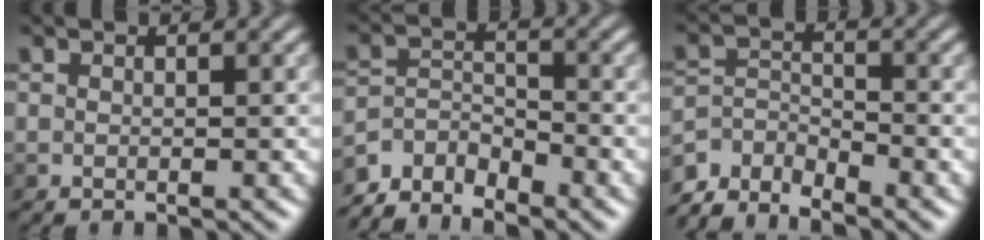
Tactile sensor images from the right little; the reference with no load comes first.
{"total": 4.4, "force": [-3.9, 1.6, 1.1], "torque": [-0.016, 0.001, -0.083]}
{"total": 4.5, "force": [-4.0, 1.5, 1.3], "torque": [-0.021, -0.001, -0.084]}